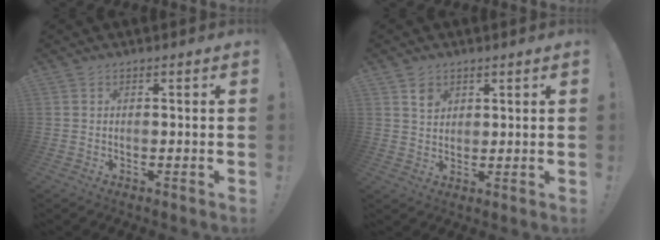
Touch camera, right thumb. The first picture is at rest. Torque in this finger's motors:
{"motor_torque": [0.00, 0.01, 0.28, 0.03, 0.00]}